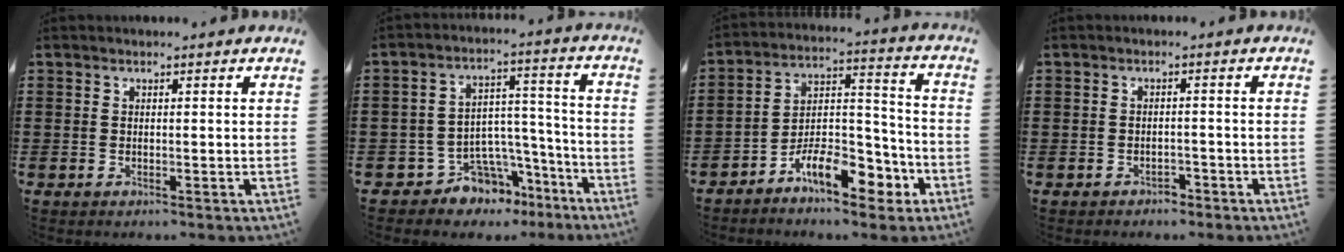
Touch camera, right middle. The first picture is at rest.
{"total": 7.4, "force": [-5.8, 4.4, 1.5], "torque": [-0.030, 0.021, -0.103]}
{"total": 9.5, "force": [-6.3, 4.1, 5.8], "torque": [-0.099, 0.021, -0.114]}
{"total": 1.6, "force": [-1.4, 0.6, -0.1], "torque": [-0.004, 0.004, -0.033]}